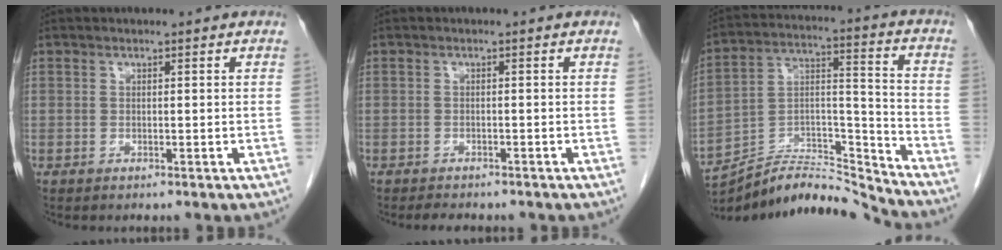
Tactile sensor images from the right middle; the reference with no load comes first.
{"total": 3.1, "force": [-2.7, 0.9, 1.2], "torque": [-0.025, -0.007, -0.032]}
{"total": 15.5, "force": [-15.5, -0.6, 1.1], "torque": [-0.023, 0.049, -0.271]}